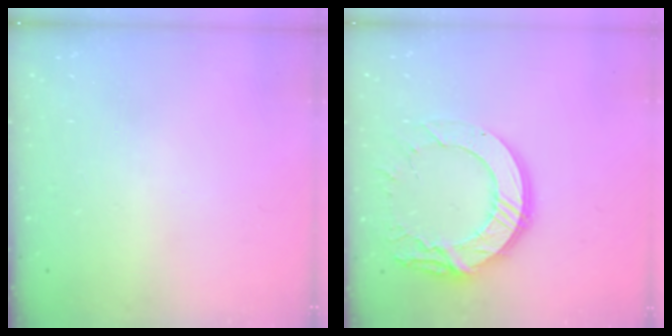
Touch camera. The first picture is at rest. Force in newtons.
{"total": 15.1, "press": 15.1, "slide": 0.9}